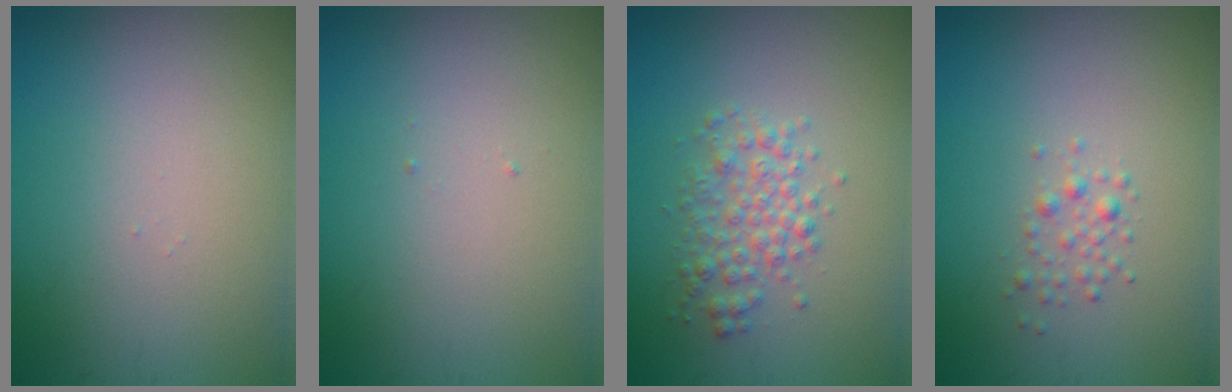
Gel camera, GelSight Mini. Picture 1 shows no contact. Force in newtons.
{"total": 0.0}
{"total": 2.8, "press": 2.8, "slide": 0.0}
{"total": 1.2, "press": 1.2, "slide": 0.0}